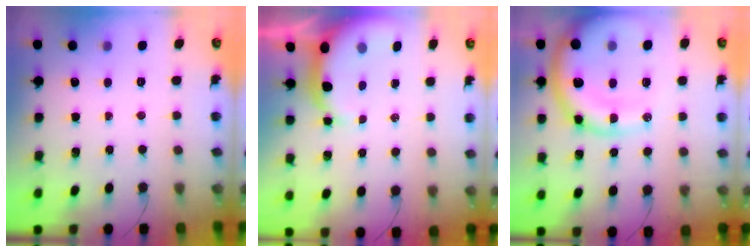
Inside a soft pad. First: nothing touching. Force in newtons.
{"total": 6.2, "press": 6.0, "slide": 1.3}
{"total": 19.2, "press": 18.6, "slide": 4.5}